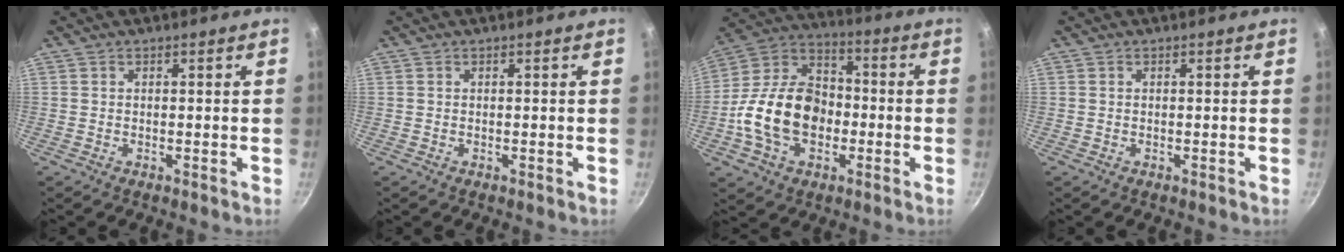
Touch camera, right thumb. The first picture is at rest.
{"total": 0.0}
{"total": 18.8, "force": [-3.5, 13.3, 12.8], "torque": [-0.204, 0.042, -0.074]}
{"total": 0.0}